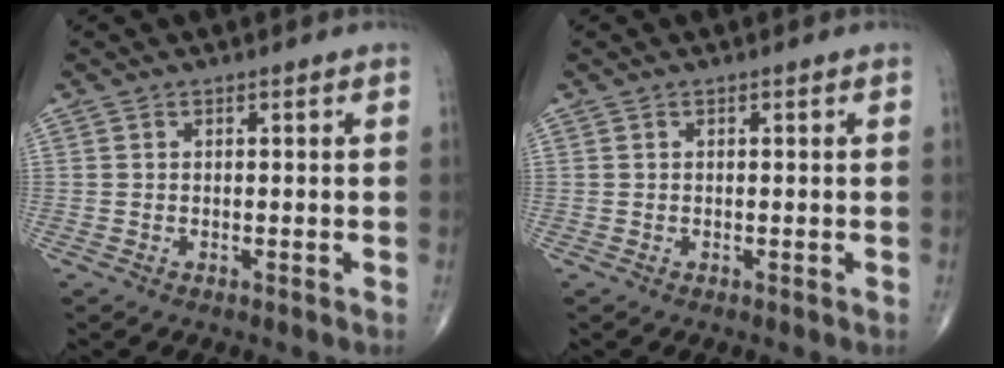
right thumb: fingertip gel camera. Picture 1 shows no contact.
{"total": 0.0}